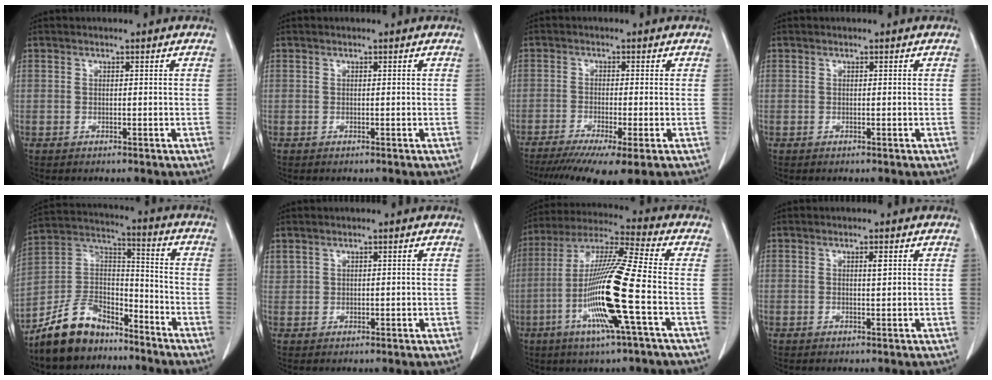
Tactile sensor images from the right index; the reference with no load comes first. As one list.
[{"total": 0.0}, {"total": 10.9, "force": [-7.5, 1.2, 7.9], "torque": [-0.126, -0.021, -0.120]}, {"total": 0.0}, {"total": 11.5, "force": [-9.3, 5.4, 4.0], "torque": [-0.090, 0.031, -0.176]}, {"total": 1.3, "force": [1.0, 0.8, 0.4], "torque": [-0.009, 0.006, 0.027]}, {"total": 16.2, "force": [-4.5, -0.6, 15.6], "torque": [-0.312, -0.013, -0.097]}, {"total": 1.2, "force": [0.4, 0.2, 1.2], "torque": [-0.020, 0.000, 0.006]}]